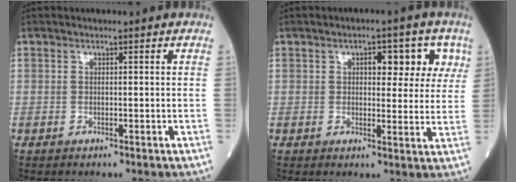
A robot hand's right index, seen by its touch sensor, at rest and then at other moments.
{"total": 6.4, "force": [2.7, 3.2, 4.9], "torque": [-0.046, 0.016, 0.030]}